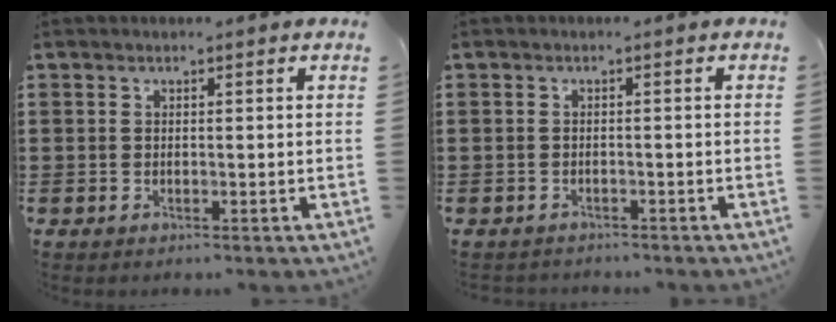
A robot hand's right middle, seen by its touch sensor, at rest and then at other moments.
{"total": 0.9, "force": [-0.9, 0.2, -0.2], "torque": [0.001, 0.003, -0.020]}